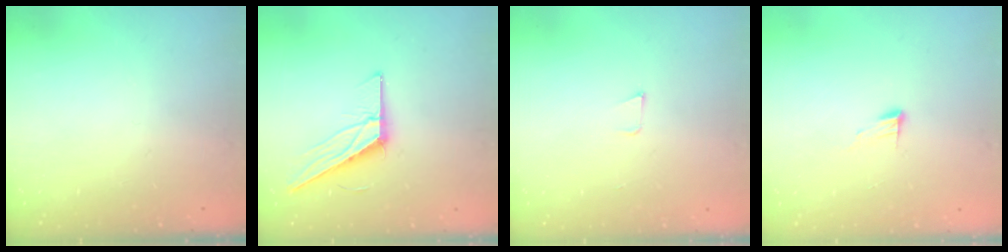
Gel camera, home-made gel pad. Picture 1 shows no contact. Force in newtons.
{"total": 11.5, "press": 11.5, "slide": 0.2}
{"total": 3.4, "press": 2.1, "slide": 2.7}
{"total": 5.1, "press": 5.1, "slide": 0.5}